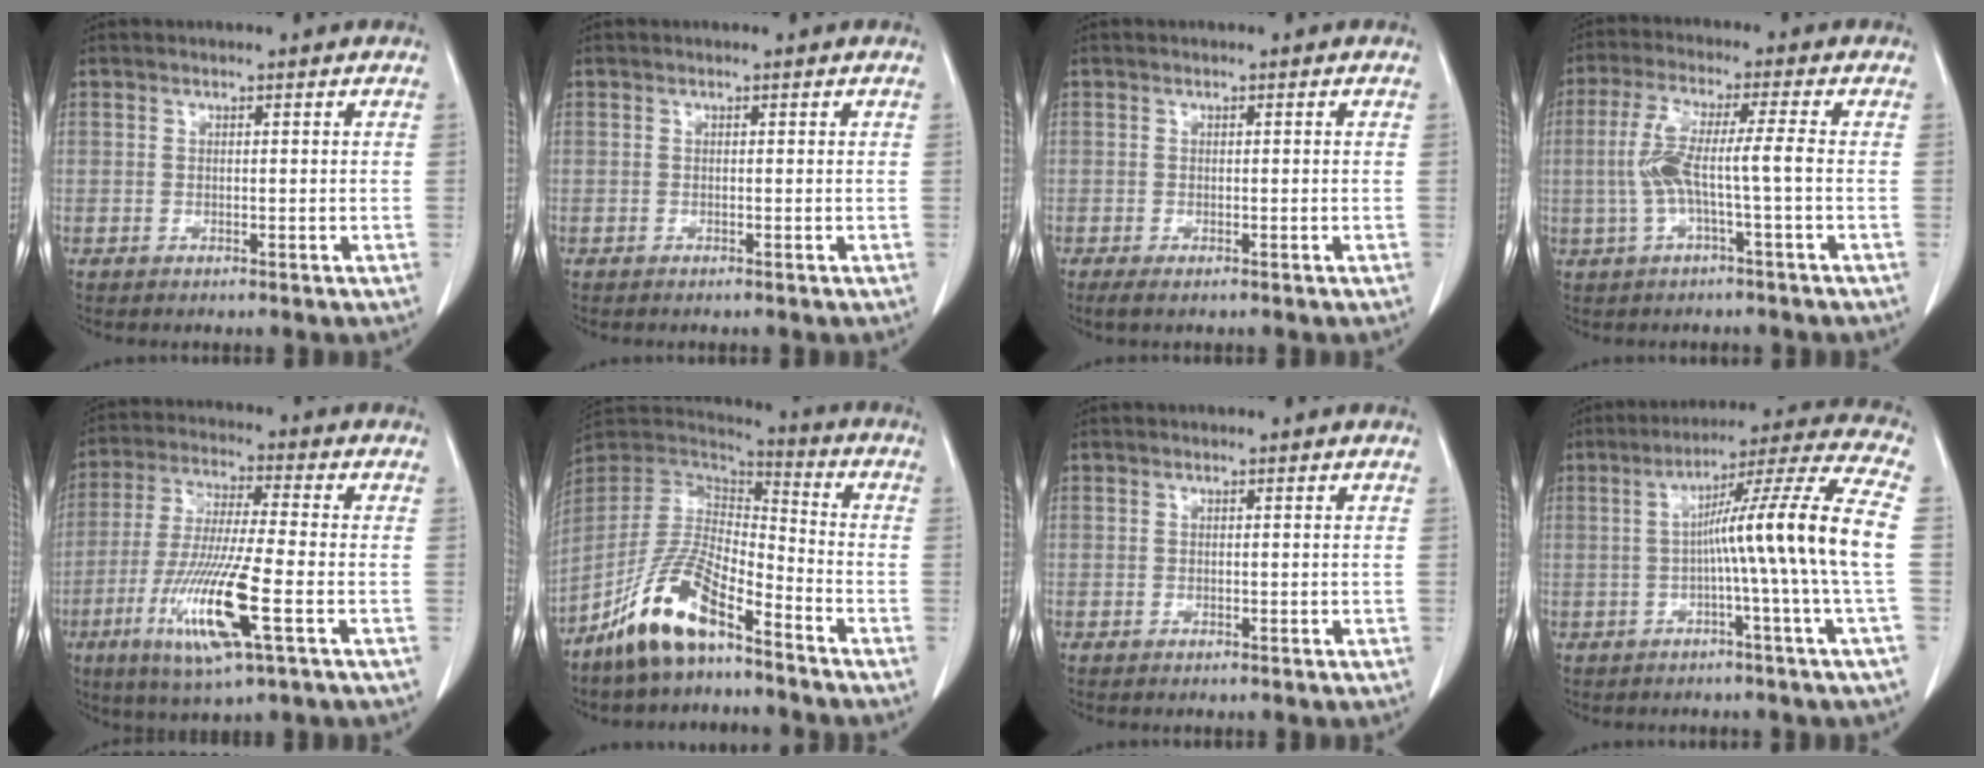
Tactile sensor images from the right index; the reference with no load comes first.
{"total": 0.0}
{"total": 1.7, "force": [-1.0, 0.3, 1.3], "torque": [-0.021, -0.004, -0.016]}
{"total": 7.0, "force": [-0.9, -0.1, 7.0], "torque": [-0.144, 0.017, -0.013]}
{"total": 13.3, "force": [-4.6, 0.6, 12.5], "torque": [-0.252, -0.025, -0.082]}
{"total": 13.3, "force": [-8.9, 3.6, 9.2], "torque": [-0.196, 0.005, -0.171]}
{"total": 0.0}
{"total": 14.3, "force": [-1.0, -2.7, 14.0], "torque": [-0.207, 0.013, -0.022]}